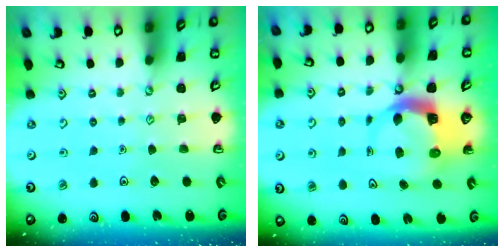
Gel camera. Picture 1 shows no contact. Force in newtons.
{"total": 6.0, "press": 5.9, "slide": 0.7}